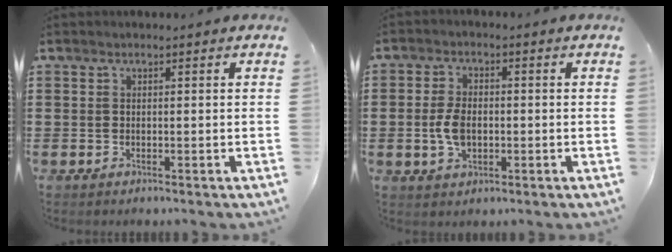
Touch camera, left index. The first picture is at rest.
{"total": 4.6, "force": [-0.5, 2.7, 3.7], "torque": [-0.091, -0.002, -0.015]}